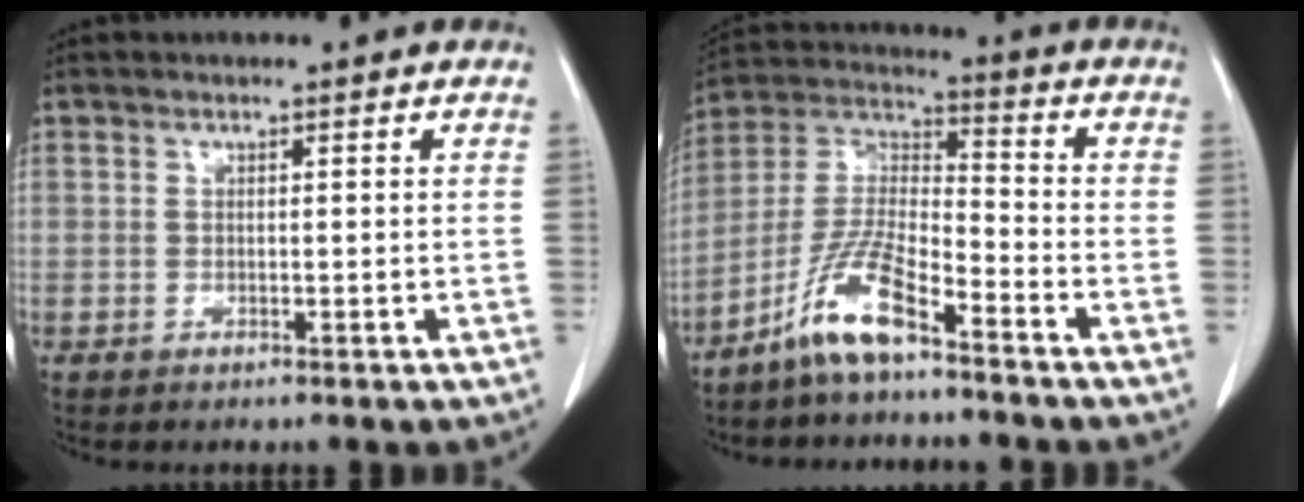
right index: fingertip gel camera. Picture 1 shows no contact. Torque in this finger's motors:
{"motor_torque": [0.85, -0.74, 0.24, 0.11]}